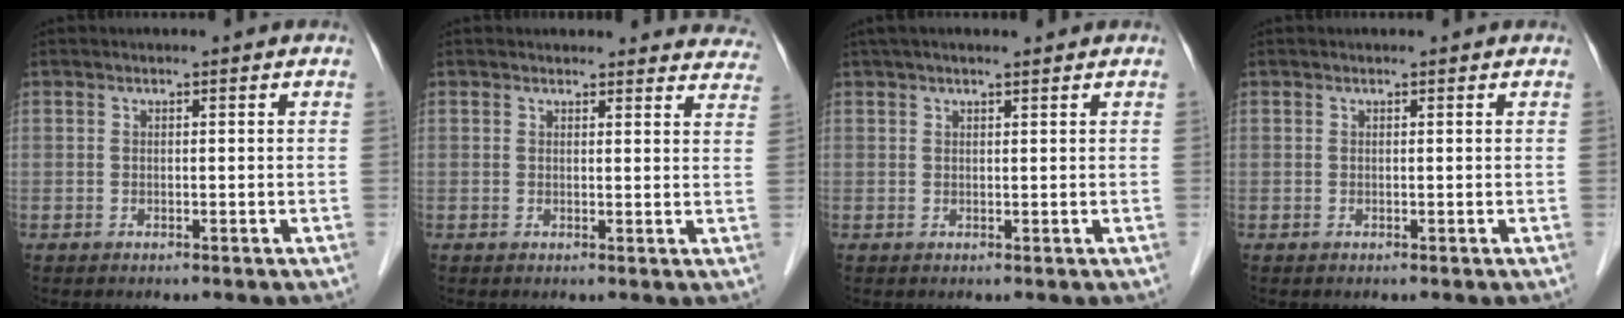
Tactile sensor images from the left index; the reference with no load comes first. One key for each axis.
{"total": 12.8, "fx": 12.2, "fy": 3.9, "fz": 1.3, "tx": 0.029, "ty": -0.016, "tz": 0.104}
{"total": 6.1, "fx": 5.0, "fy": 0.9, "fz": 3.3, "tx": -0.050, "ty": 0.031, "tz": 0.079}
{"total": 0.6, "fx": 0.5, "fy": 0.3, "fz": 0.0, "tx": -0.005, "ty": 0.007, "tz": 0.009}